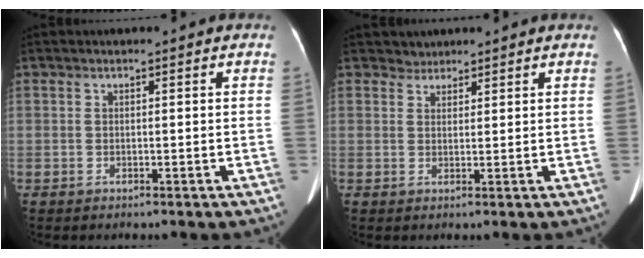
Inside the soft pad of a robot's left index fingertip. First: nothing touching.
{"total": 1.6, "force": [1.3, 0.8, -0.4], "torque": [0.008, 0.005, 0.018]}